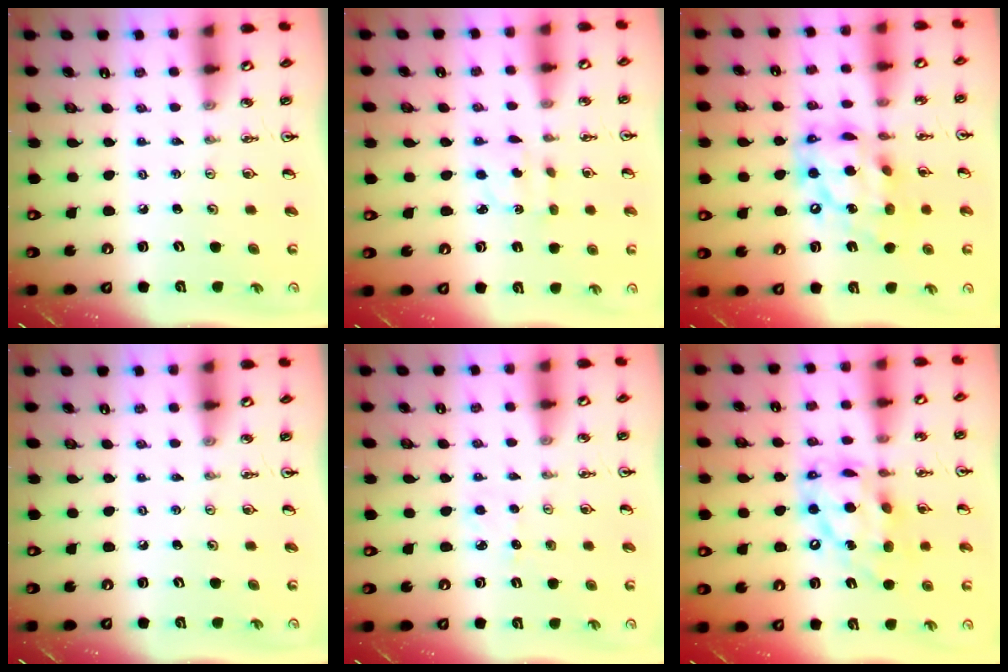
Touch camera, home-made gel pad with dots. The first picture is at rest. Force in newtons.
{"total": 2.7, "press": 2.6, "slide": 0.6}
{"total": 17.1, "press": 17.1, "slide": 1.4}
{"total": 0.0}
{"total": 3.8, "press": 3.8, "slide": 0.5}
{"total": 15.1, "press": 15.1, "slide": 1.3}